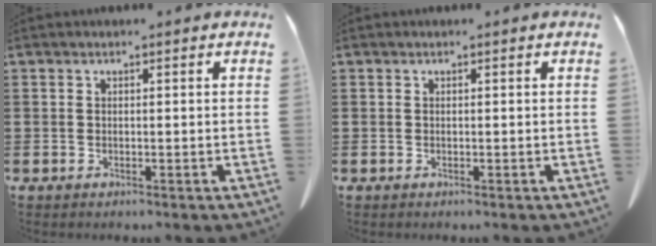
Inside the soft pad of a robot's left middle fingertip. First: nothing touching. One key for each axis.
{"total": 0.0}